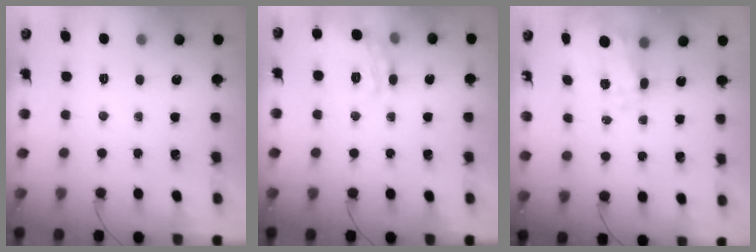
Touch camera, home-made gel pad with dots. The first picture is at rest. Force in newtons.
{"total": 15.6, "press": 15.6, "slide": 0.7}
{"total": 10.3, "press": 10.2, "slide": 1.1}